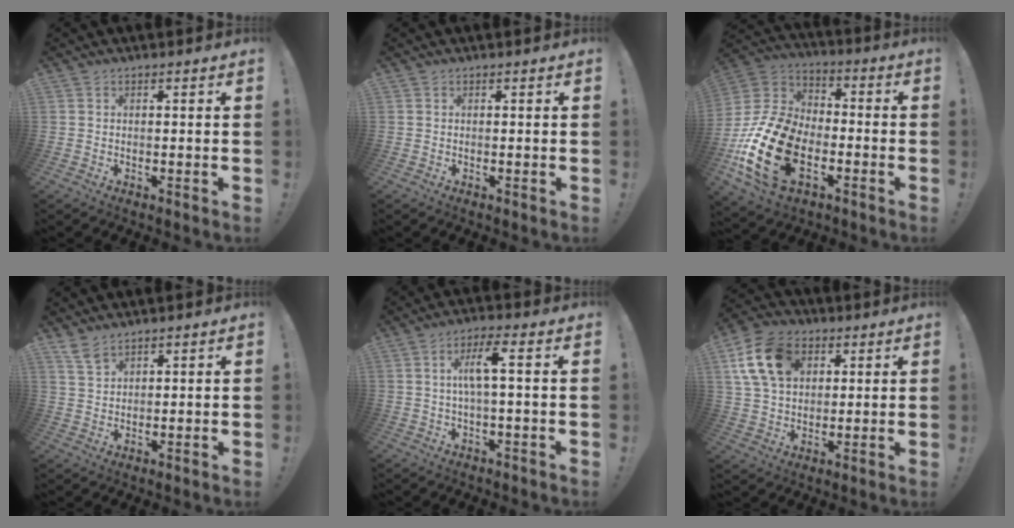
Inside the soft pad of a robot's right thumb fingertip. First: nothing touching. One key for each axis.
{"total": 0.0}
{"total": 24.5, "fx": -8.5, "fy": 15.1, "fz": 17.3, "tx": -0.345, "ty": 0.055, "tz": -0.133}
{"total": 4.4, "fx": 3.4, "fy": 1.4, "fz": 2.3, "tx": -0.051, "ty": -0.015, "tz": 0.065}
{"total": 7.0, "fx": 0.8, "fy": 0.9, "fz": 6.9, "tx": -0.130, "ty": 0.005, "tz": 0.010}
{"total": 15.4, "fx": 5.6, "fy": 11.0, "fz": 9.2, "tx": -0.164, "ty": -0.011, "tz": 0.112}